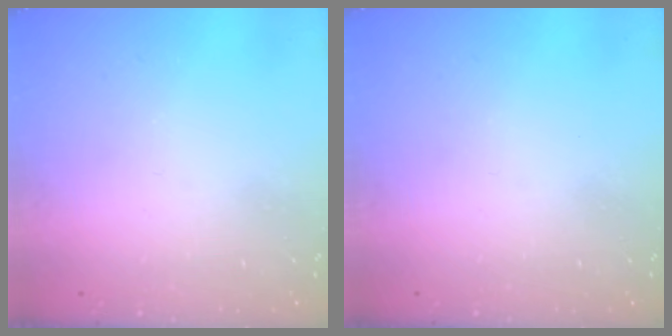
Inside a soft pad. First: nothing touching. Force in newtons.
{"total": 0.0}